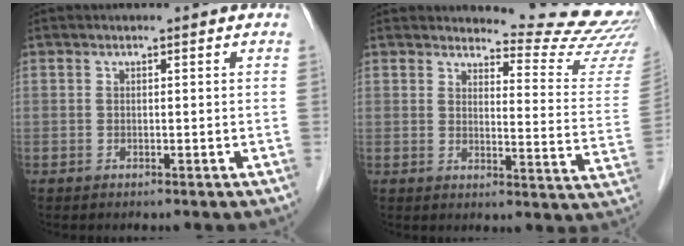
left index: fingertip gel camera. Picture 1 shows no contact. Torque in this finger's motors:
{"motor_torque": [-0.01, -0.10, 0.04, 0.00]}